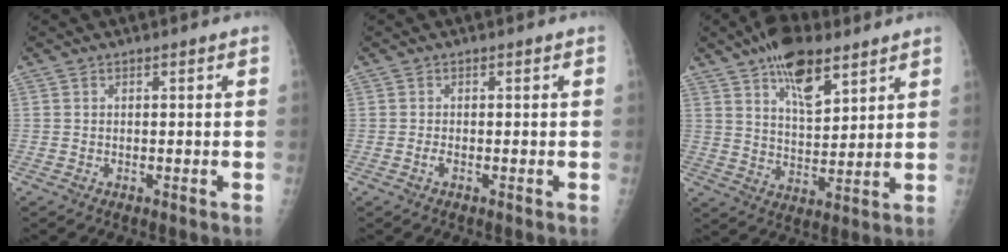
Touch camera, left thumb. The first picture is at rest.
{"total": 0.8, "force": [-0.3, 0.3, 0.7], "torque": [-0.010, -0.001, -0.007]}
{"total": 12.4, "force": [7.7, 5.3, 8.1], "torque": [-0.107, -0.037, 0.130]}